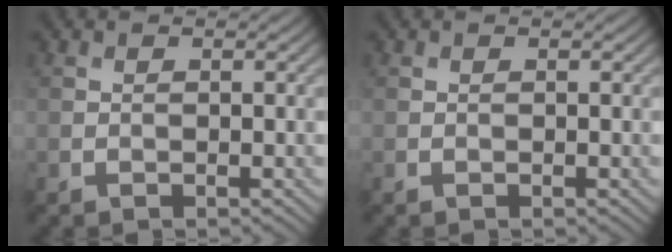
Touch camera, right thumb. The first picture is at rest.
{"total": 0.0}